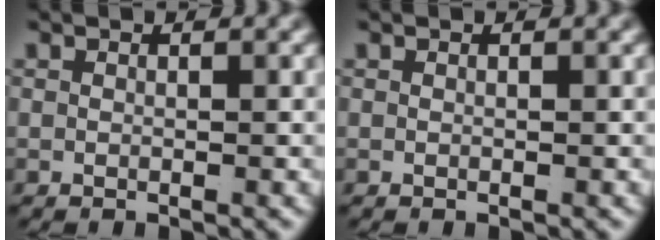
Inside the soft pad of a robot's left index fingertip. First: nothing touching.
{"total": 0.0}